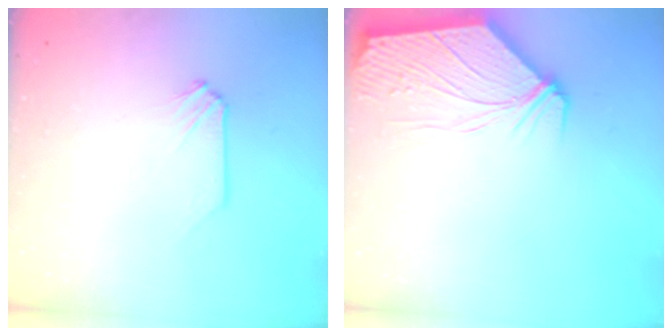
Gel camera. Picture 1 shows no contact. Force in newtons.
{"total": 11.3, "press": 11.1, "slide": 1.7}